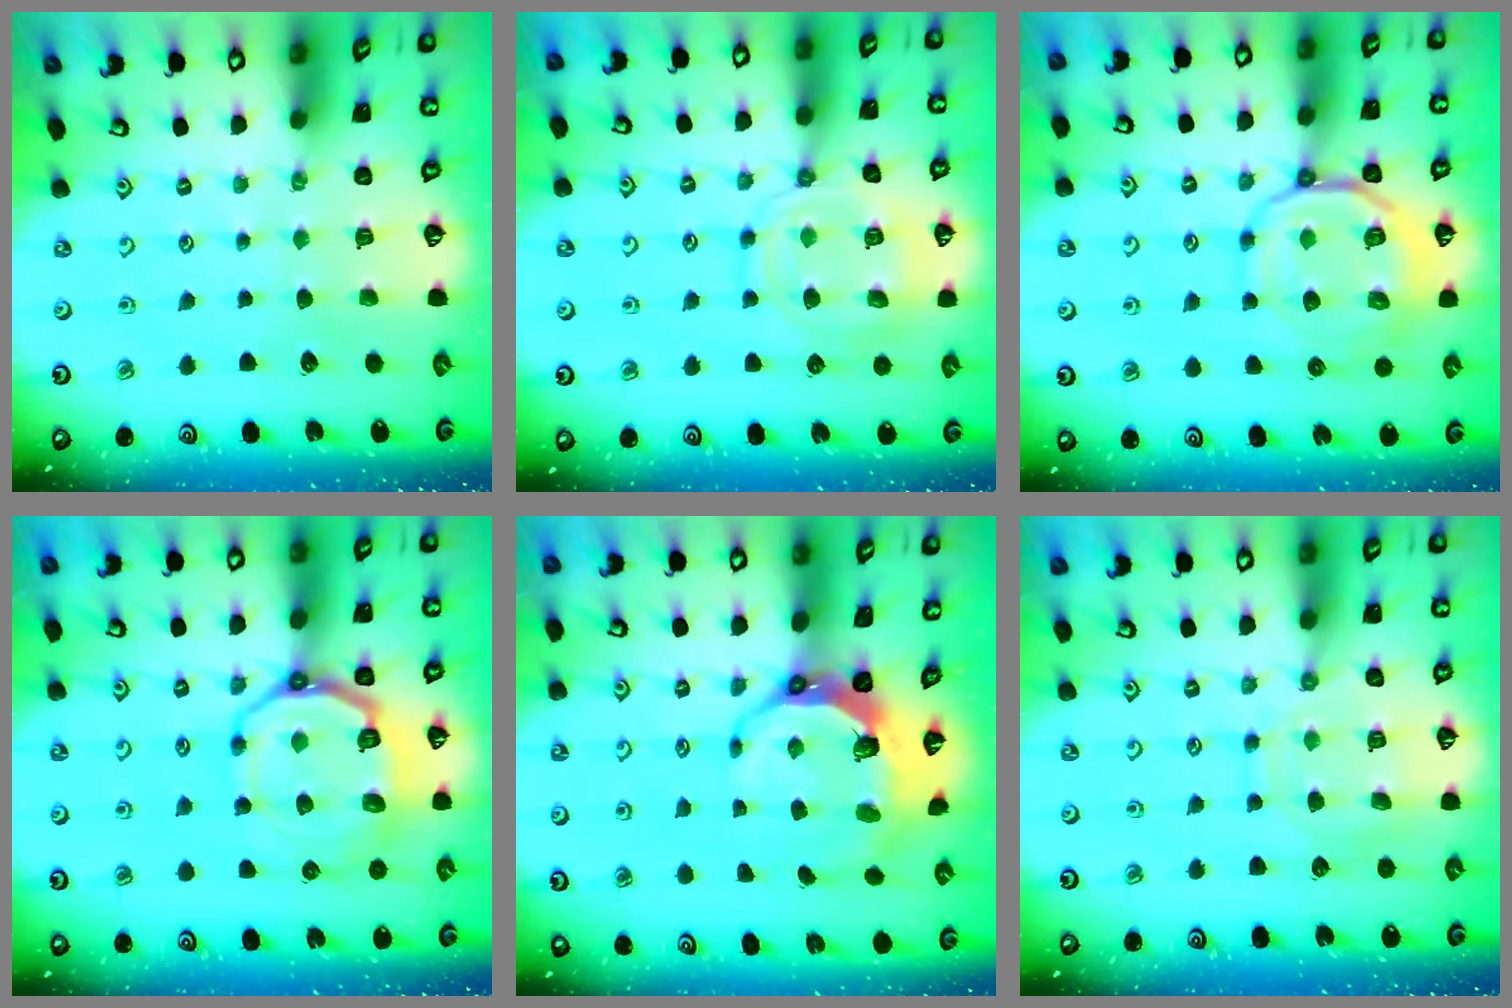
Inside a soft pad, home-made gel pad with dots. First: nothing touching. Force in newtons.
{"total": 13.5, "press": 13.5, "slide": 1.2}
{"total": 12.0, "press": 11.9, "slide": 1.8}
{"total": 14.4, "press": 14.1, "slide": 3.0}
{"total": 9.5, "press": 8.1, "slide": 5.0}
{"total": 11.7, "press": 11.7, "slide": 0.7}